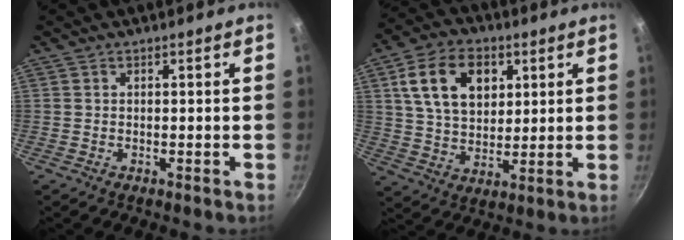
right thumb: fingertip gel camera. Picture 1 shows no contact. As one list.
[{"total": 14.4, "force": [4.8, 9.8, 9.4], "torque": [-0.142, -0.005, 0.083]}]